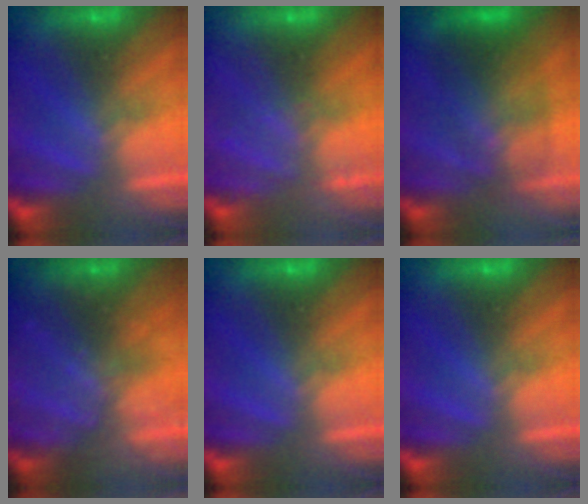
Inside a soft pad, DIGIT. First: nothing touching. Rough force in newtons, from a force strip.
{"total": 2.0}
{"total": 3.3}
{"total": 8.5}
{"total": 0.0}
{"total": 0.0}